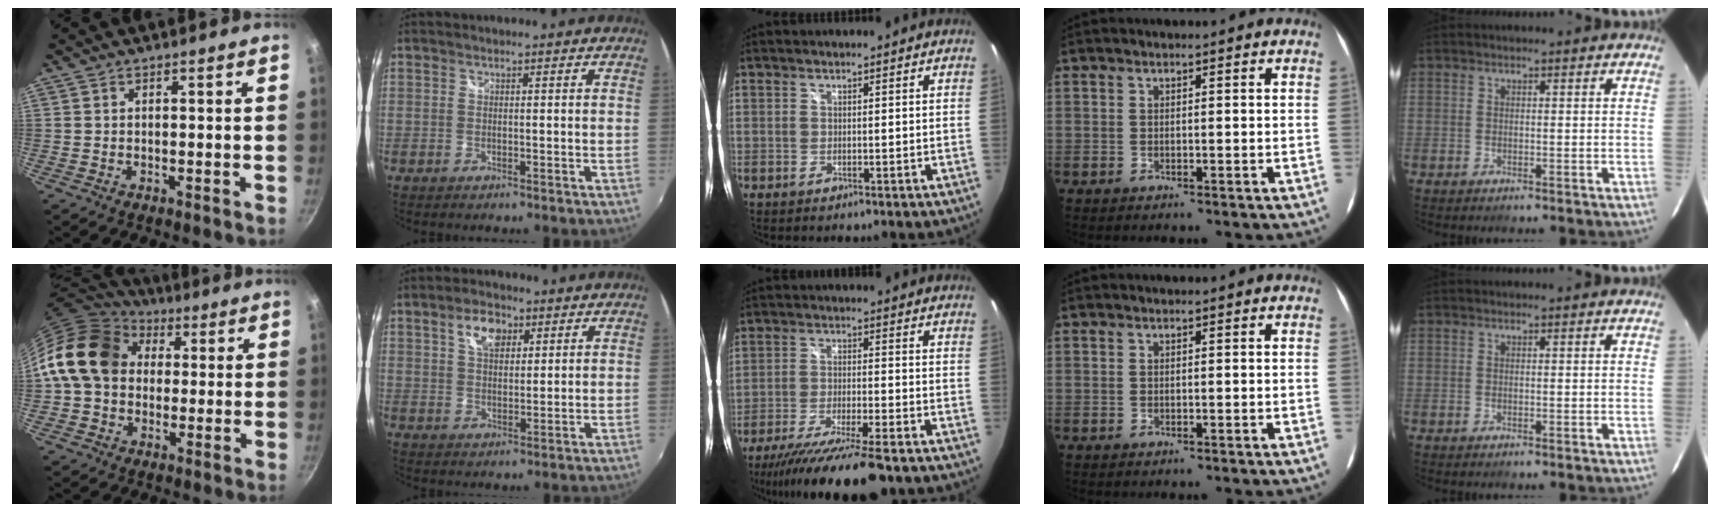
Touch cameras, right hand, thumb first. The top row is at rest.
{"thumb": {"total": 16.9, "force": [2.6, 13.5, 9.8], "torque": [-0.152, 0.035, 0.033]}, "index": {"total": 6.0, "force": [2.9, 3.5, 4.0], "torque": [-0.065, 0.015, 0.052]}, "middle": {"total": 17.2, "force": [-14.1, 2.0, 9.8], "torque": [-0.192, -0.040, -0.230]}}